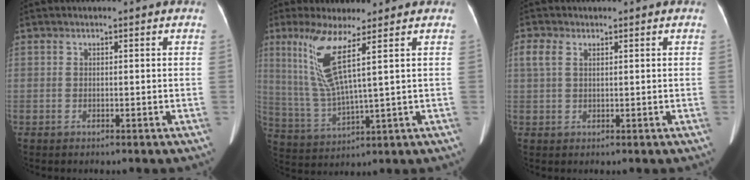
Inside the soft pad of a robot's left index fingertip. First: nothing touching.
{"total": 9.2, "force": [4.1, -0.2, 8.2], "torque": [-0.185, -0.008, 0.086]}
{"total": 2.5, "force": [1.1, 1.4, 1.8], "torque": [-0.050, 0.023, 0.029]}